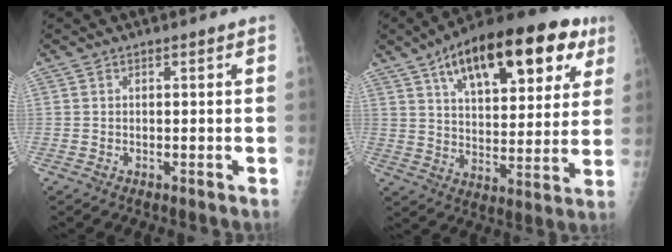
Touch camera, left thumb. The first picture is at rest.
{"total": 25.1, "force": [12.5, 11.2, 18.7], "torque": [-0.248, -0.006, 0.188]}